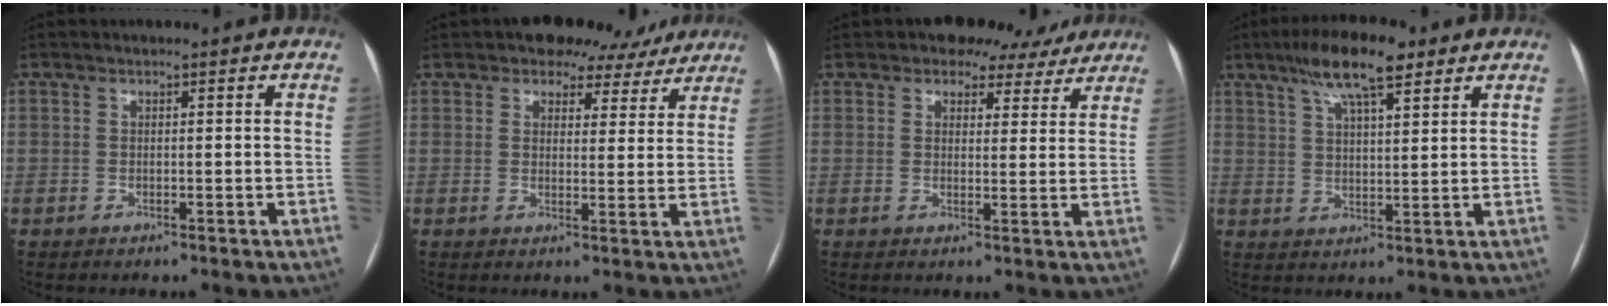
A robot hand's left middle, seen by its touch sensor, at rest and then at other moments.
{"total": 7.7, "force": [6.3, 4.3, 1.1], "torque": [0.006, 0.006, 0.066]}
{"total": 6.8, "force": [5.4, 3.9, 1.1], "torque": [0.000, 0.007, 0.057]}
{"total": 9.9, "force": [6.5, 2.4, 7.1], "torque": [-0.127, 0.017, 0.109]}